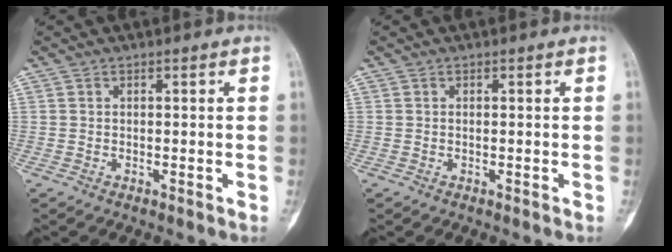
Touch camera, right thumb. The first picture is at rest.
{"total": 0.0}